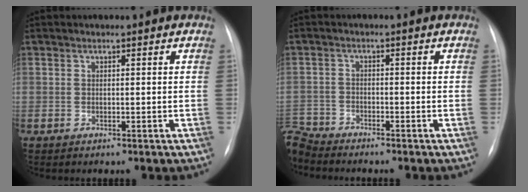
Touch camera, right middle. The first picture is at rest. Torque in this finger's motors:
{"motor_torque": [0.31, -0.37, 0.17, 0.12]}